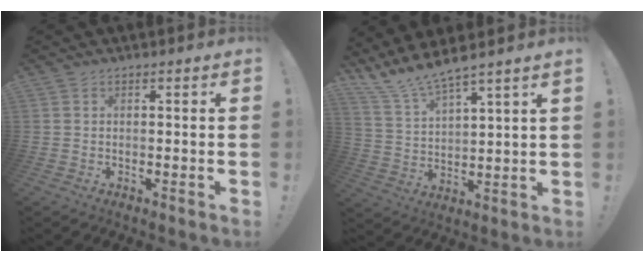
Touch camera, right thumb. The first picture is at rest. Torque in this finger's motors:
{"motor_torque": [-0.23, 0.48, 1.34, 1.36, 0.07]}